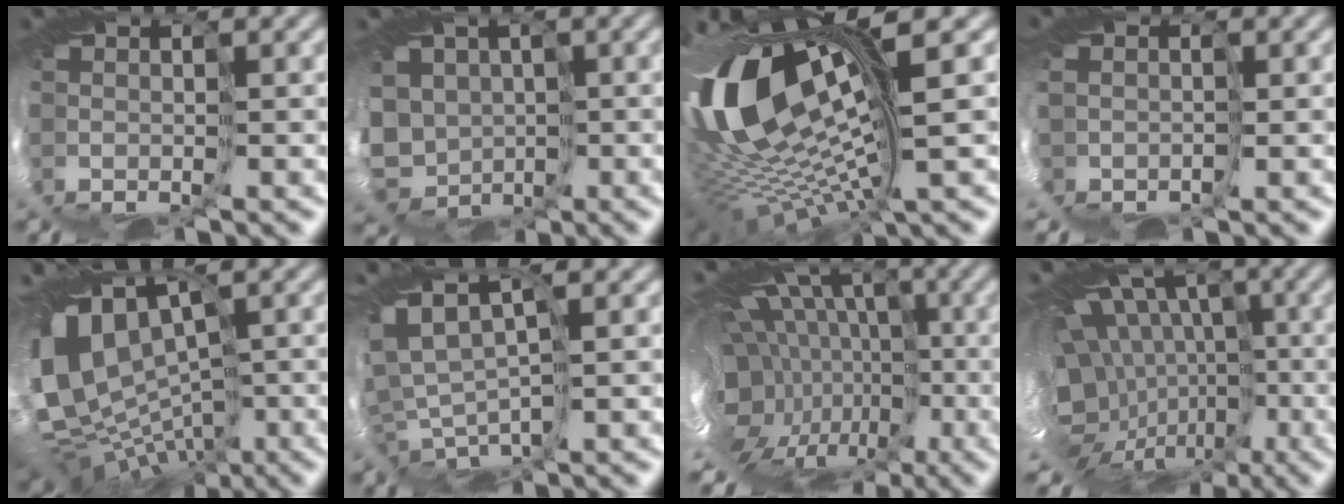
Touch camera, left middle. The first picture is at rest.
{"total": 7.4, "force": [-0.9, 7.1, 1.7], "torque": [-0.066, -0.009, -0.035]}
{"total": 14.2, "force": [3.0, 6.3, 12.4], "torque": [-0.279, -0.010, 0.078]}
{"total": 6.5, "force": [-0.8, 5.8, 2.9], "torque": [-0.066, -0.017, -0.008]}
{"total": 11.7, "force": [-1.5, 7.7, 8.7], "torque": [-0.165, 0.001, 0.022]}
{"total": 3.3, "force": [1.4, 1.4, 2.7], "torque": [-0.070, 0.004, 0.032]}
{"total": 16.7, "force": [-3.1, 12.9, 10.2], "torque": [-0.190, -0.023, -0.035]}
{"total": 15.3, "force": [0.2, 12.1, 9.4], "torque": [-0.172, -0.008, 0.004]}